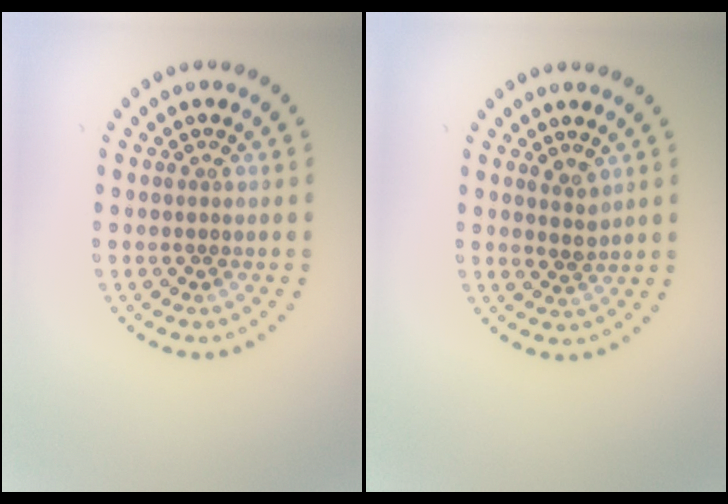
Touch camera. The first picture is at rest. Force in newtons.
{"total": 1.6, "press": 1.2, "slide": 1.1}